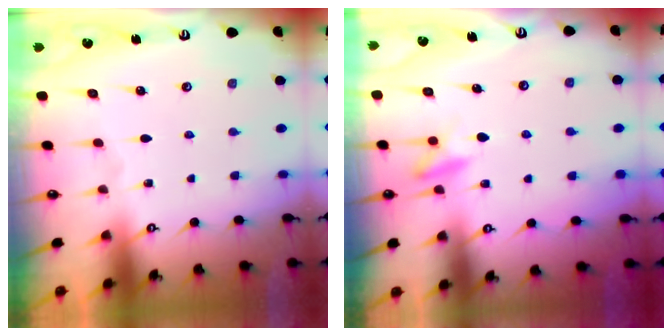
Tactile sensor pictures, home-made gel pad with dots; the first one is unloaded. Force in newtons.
{"total": 8.7, "press": 8.6, "slide": 1.4}